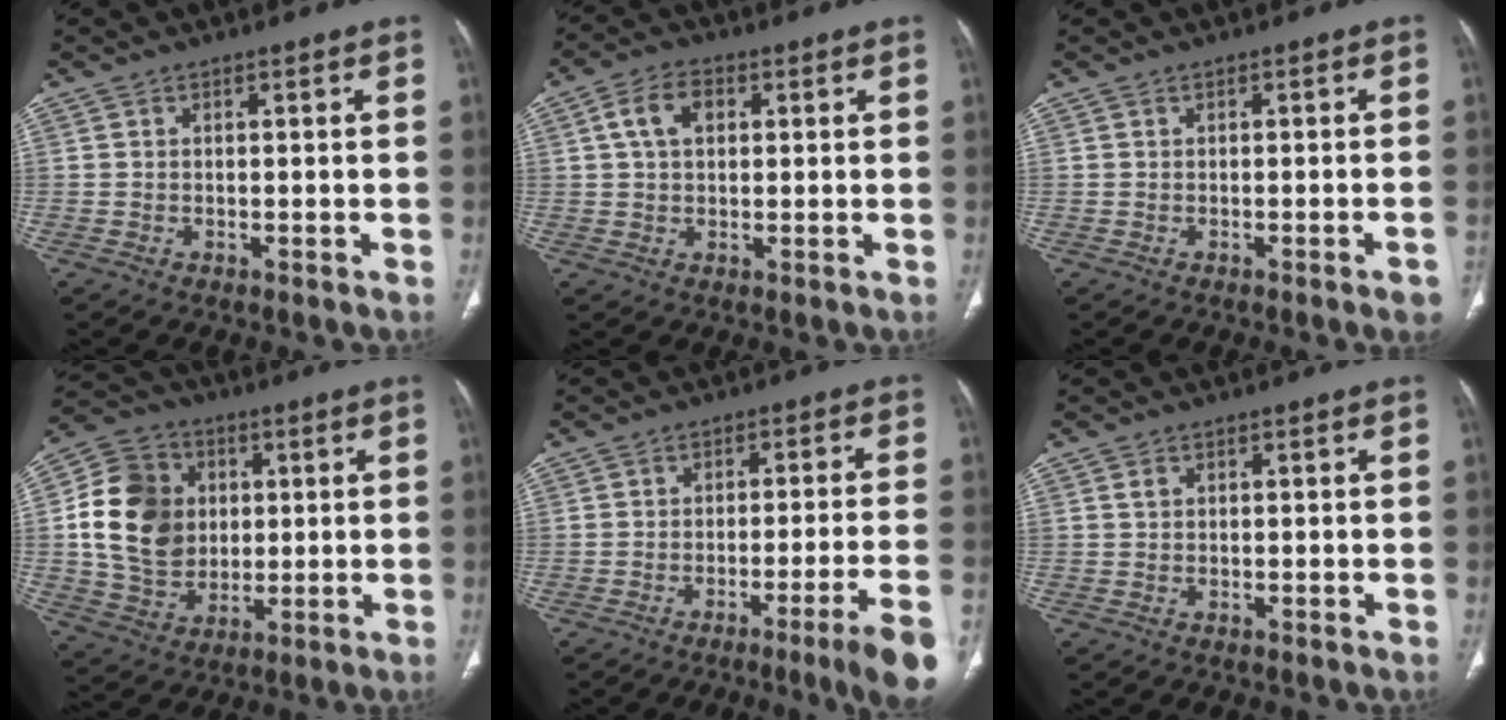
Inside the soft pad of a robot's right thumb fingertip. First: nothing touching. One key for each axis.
{"total": 5.8, "fx": 1.6, "fy": 3.7, "fz": 4.2, "tx": -0.076, "ty": 0.012, "tz": 0.026}
{"total": 2.7, "fx": -1.5, "fy": 0.3, "fz": 2.2, "tx": -0.027, "ty": 0.005, "tz": -0.016}
{"total": 16.7, "fx": 2.0, "fy": 13.5, "fz": 9.5, "tx": -0.159, "ty": 0.005, "tz": 0.042}
{"total": 10.2, "fx": -6.0, "fy": -0.9, "fz": 8.2, "tx": -0.115, "ty": 0.016, "tz": -0.085}
{"total": 0.8, "fx": 0.1, "fy": 0.2, "fz": 0.7, "tx": -0.013, "ty": 0.000, "tz": 0.003}